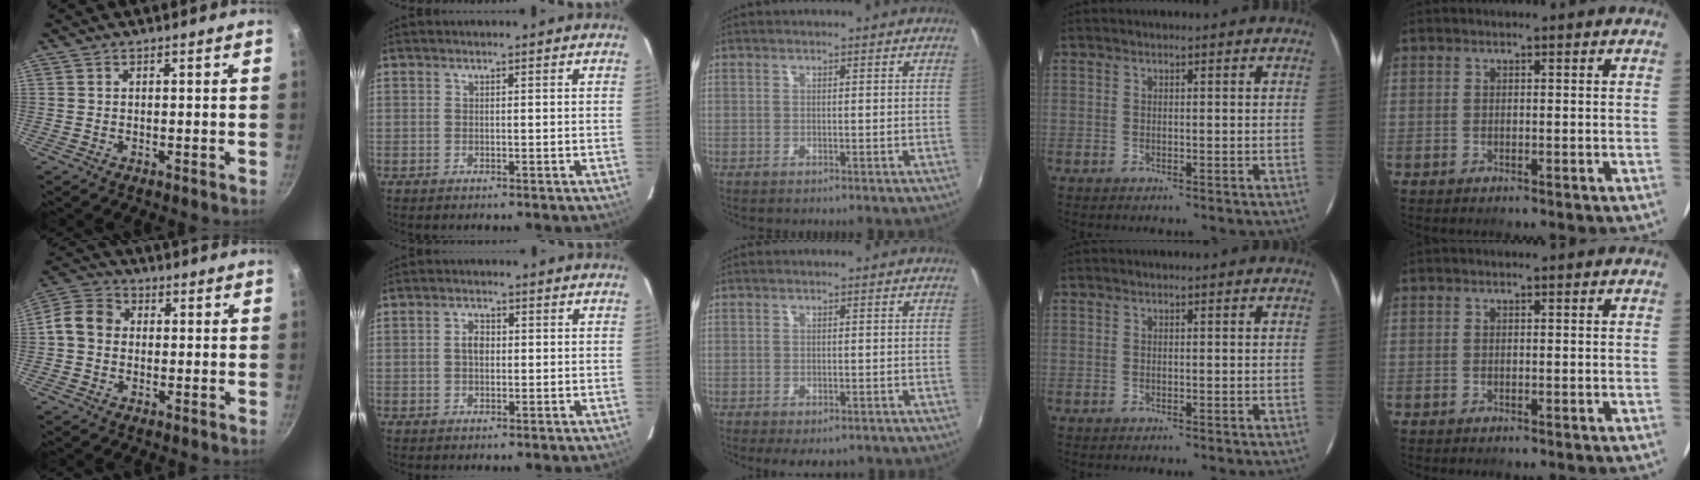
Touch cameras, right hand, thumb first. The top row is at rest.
{"thumb": {"total": 7.1, "force": [-0.1, 5.9, 3.9], "torque": [-0.054, 0.019, -0.023]}, "index": {"total": 2.5, "force": [0.1, 1.8, 1.8], "torque": [-0.032, 0.008, 0.000]}, "middle": {"total": 3.5, "force": [-2.3, 1.6, 2.0], "torque": [-0.042, -0.017, -0.031]}}